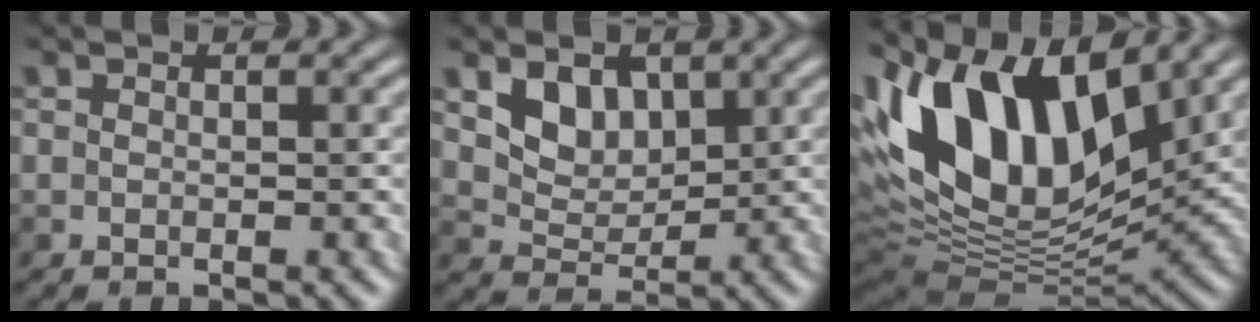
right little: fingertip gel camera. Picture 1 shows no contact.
{"total": 3.5, "force": [1.4, 2.5, 2.0], "torque": [-0.048, -0.014, 0.021]}
{"total": 14.0, "force": [5.2, 7.4, 10.7], "torque": [-0.201, 0.033, 0.086]}